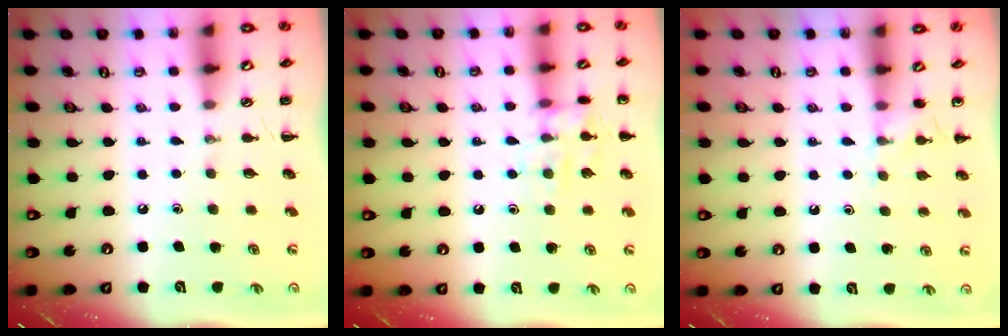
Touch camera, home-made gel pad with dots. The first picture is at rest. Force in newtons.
{"total": 9.9, "press": 9.8, "slide": 1.2}
{"total": 6.3, "press": 5.9, "slide": 2.1}